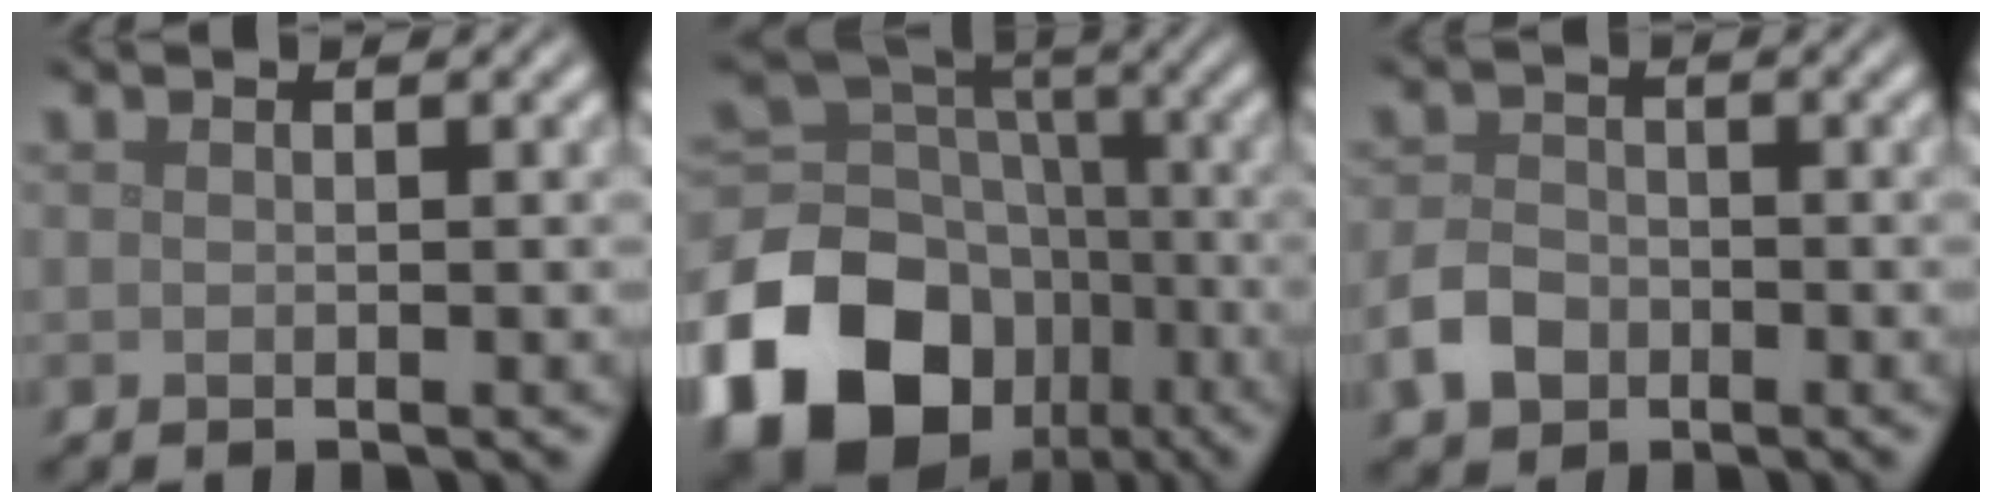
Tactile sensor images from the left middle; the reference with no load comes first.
{"total": 20.8, "force": [-9.7, 16.2, 8.7], "torque": [-0.206, -0.050, -0.173]}
{"total": 3.1, "force": [-1.5, 2.3, 1.5], "torque": [-0.030, 0.001, -0.033]}